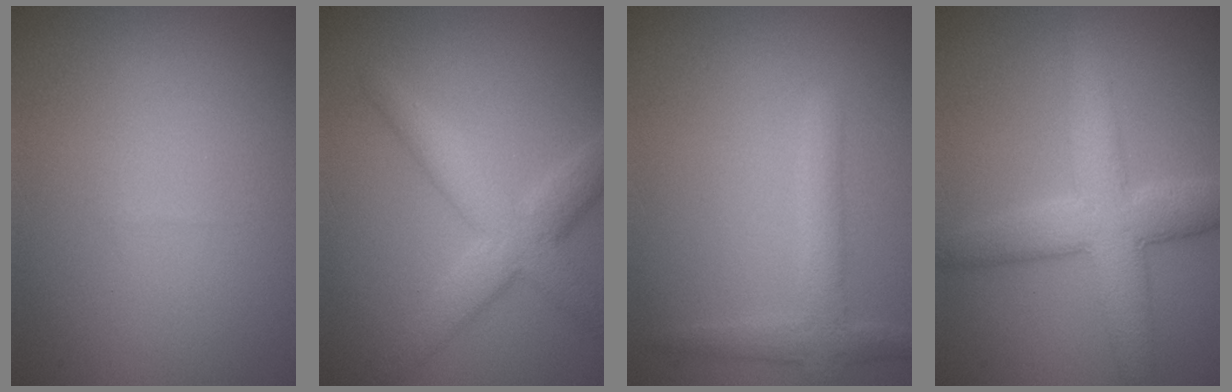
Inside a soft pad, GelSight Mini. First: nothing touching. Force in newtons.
{"total": 4.6, "press": 4.6, "slide": 0.1}
{"total": 2.6, "press": 2.6, "slide": 0.2}
{"total": 6.4, "press": 6.4, "slide": 0.2}